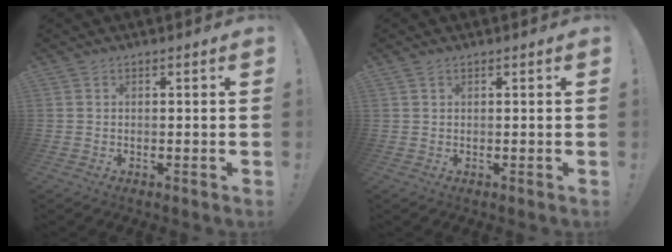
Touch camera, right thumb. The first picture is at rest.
{"total": 0.6, "force": [0.4, 0.4, 0.2], "torque": [-0.007, 0.003, 0.010]}